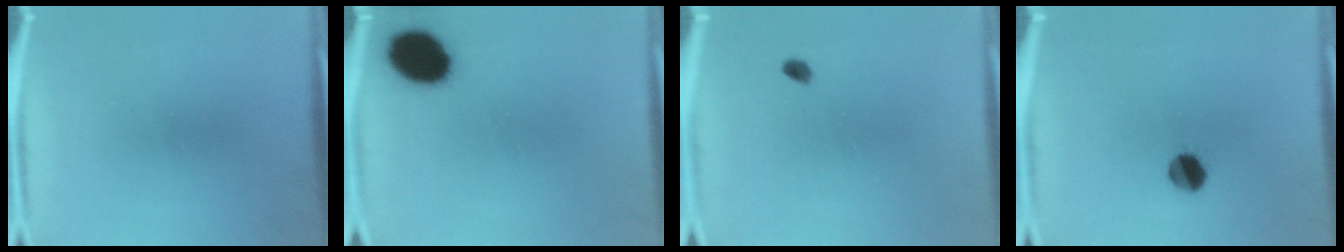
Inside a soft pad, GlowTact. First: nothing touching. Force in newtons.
{"total": 12.1}
{"total": 2.0}
{"total": 5.5}